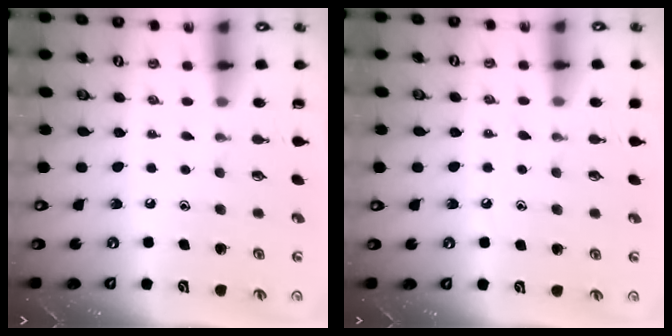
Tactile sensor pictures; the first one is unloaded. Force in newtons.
{"total": 6.3, "press": 6.2, "slide": 1.0}